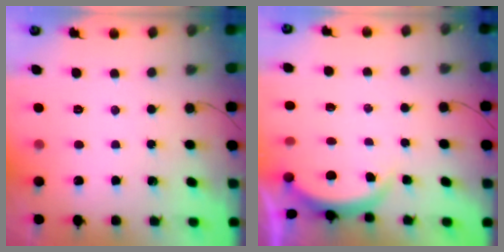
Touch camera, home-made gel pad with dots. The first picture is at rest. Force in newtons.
{"total": 4.1, "press": 4.1, "slide": 0.6}